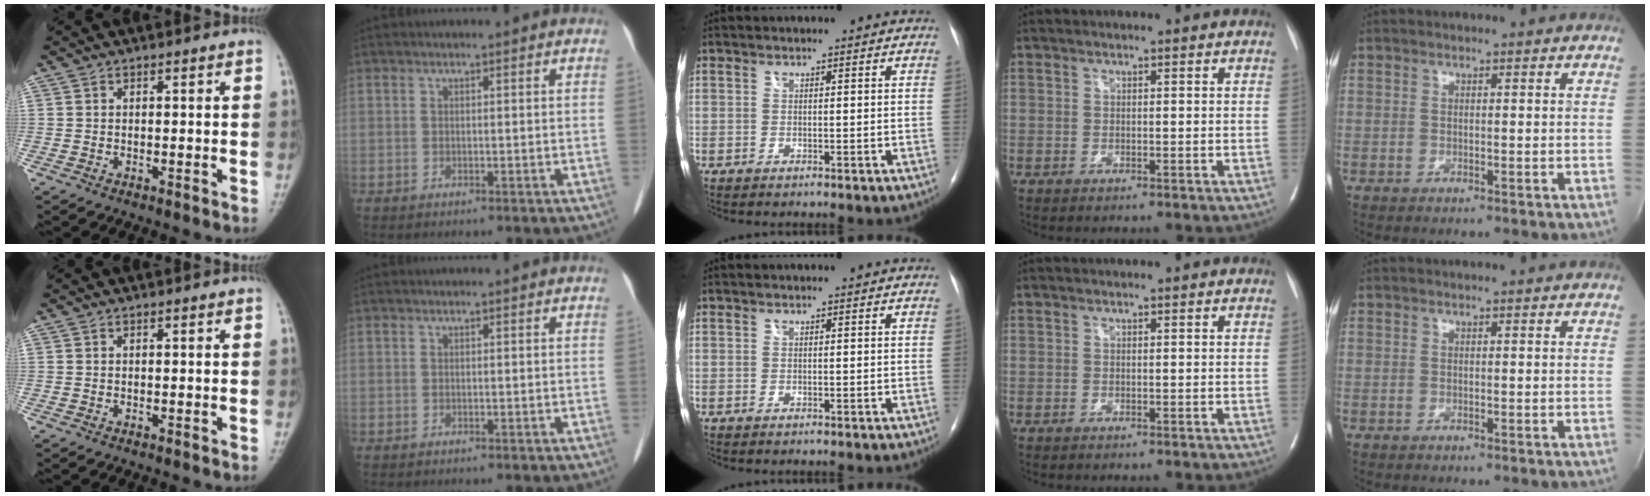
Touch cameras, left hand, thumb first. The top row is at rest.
{}